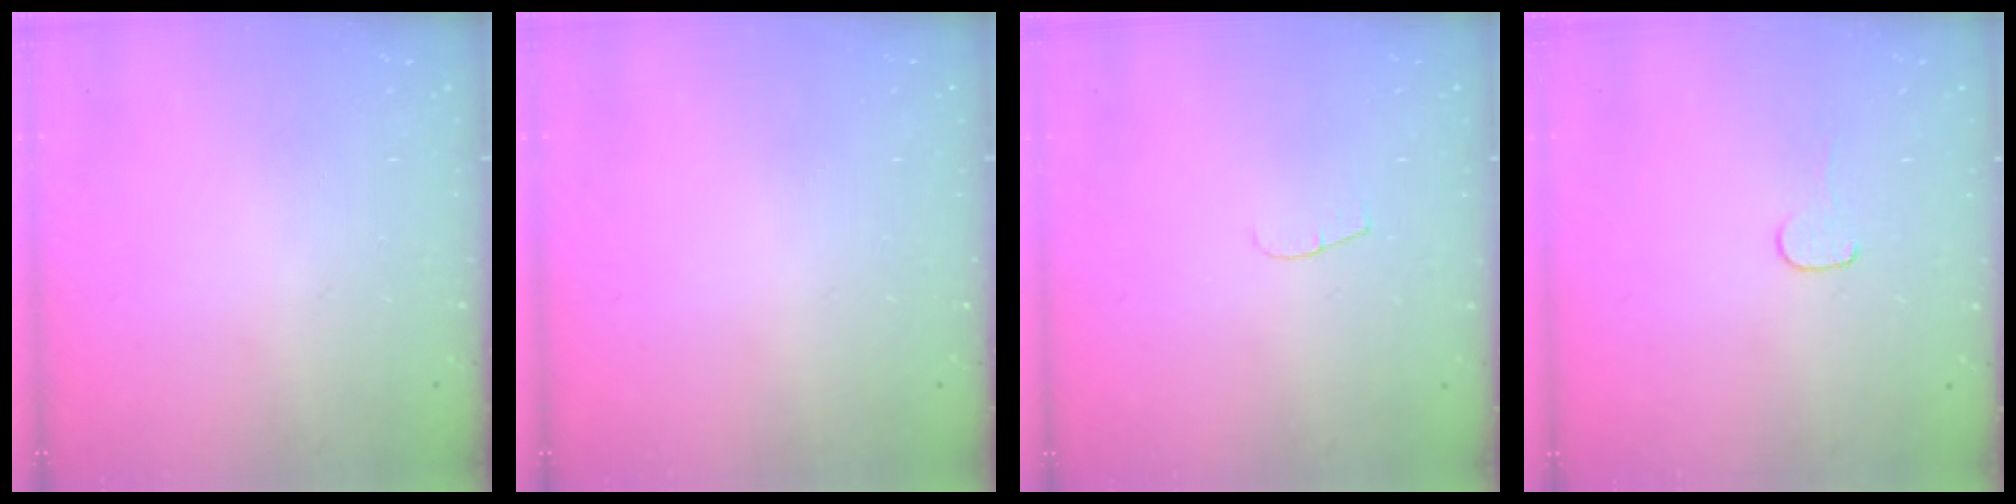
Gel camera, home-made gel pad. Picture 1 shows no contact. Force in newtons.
{"total": 0.0}
{"total": 4.1, "press": 4.1, "slide": 0.4}
{"total": 3.7, "press": 3.6, "slide": 0.3}